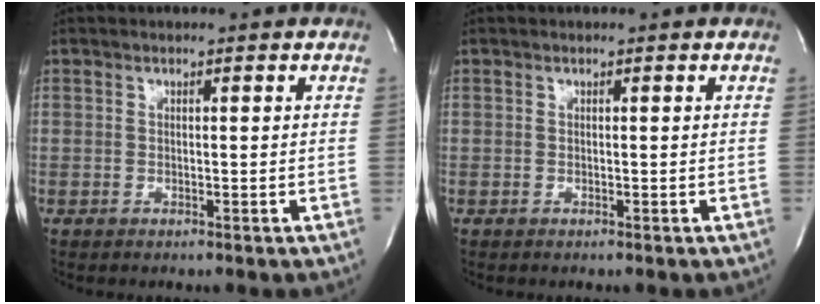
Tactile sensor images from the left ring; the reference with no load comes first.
{"total": 0.0}